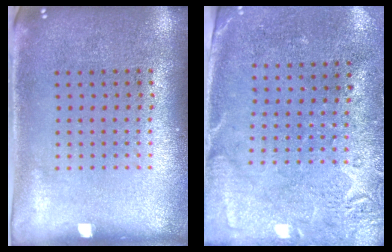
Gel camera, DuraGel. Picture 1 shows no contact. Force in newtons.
{"total": 2.7, "press": 2.3, "slide": 1.5}